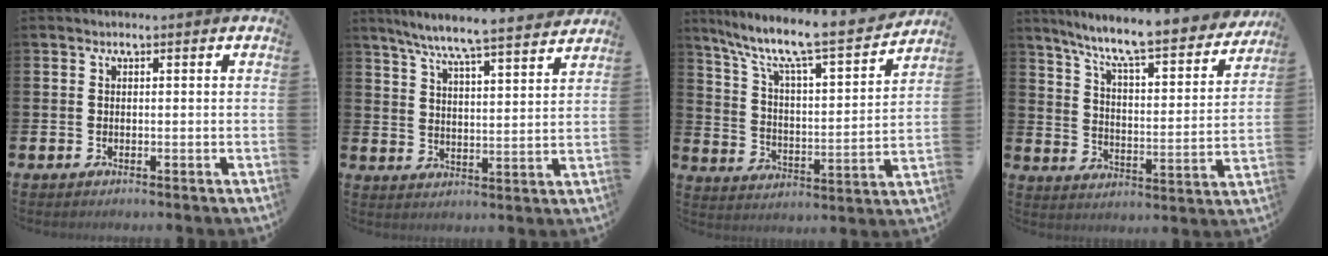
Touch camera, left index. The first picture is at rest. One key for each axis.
{"total": 7.4, "fx": 7.0, "fy": -0.3, "fz": 2.5, "tx": -0.067, "ty": -0.047, "tz": 0.119}
{"total": 9.2, "fx": 8.2, "fy": 0.9, "fz": 4.2, "tx": -0.111, "ty": -0.062, "tz": 0.131}
{"total": 9.7, "fx": 8.6, "fy": 1.3, "fz": 4.3, "tx": -0.107, "ty": -0.065, "tz": 0.140}